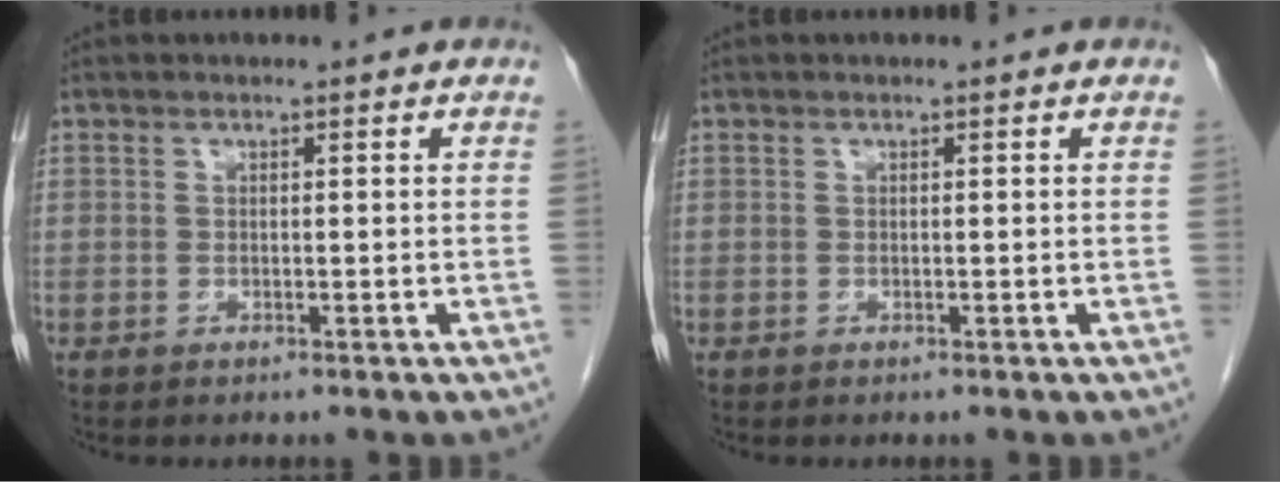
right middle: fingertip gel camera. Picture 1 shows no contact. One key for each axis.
{"total": 0.0}